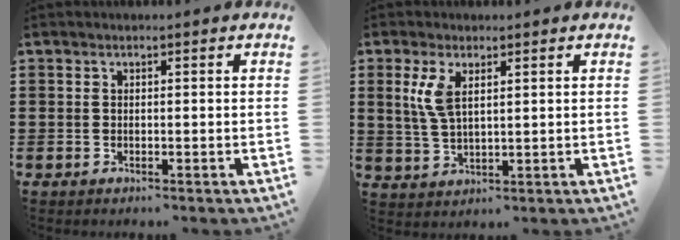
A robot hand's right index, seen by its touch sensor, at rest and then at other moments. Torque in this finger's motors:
{"motor_torque": [0.44, -0.09, 0.21, 0.08]}